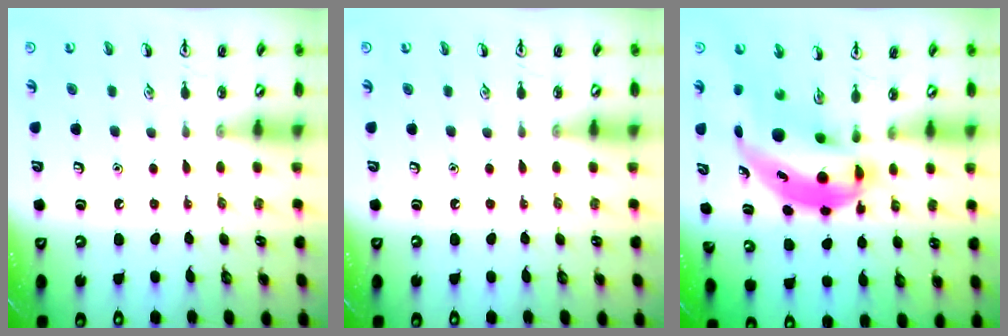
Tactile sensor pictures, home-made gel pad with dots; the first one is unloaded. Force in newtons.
{"total": 0.0}
{"total": 9.2, "press": 8.9, "slide": 2.5}